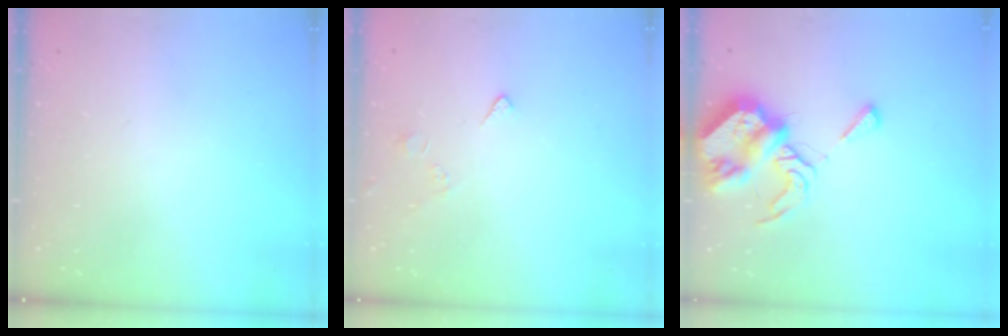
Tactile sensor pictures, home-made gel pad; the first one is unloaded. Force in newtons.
{"total": 2.8, "press": 2.8, "slide": 0.5}
{"total": 9.7, "press": 9.6, "slide": 1.1}